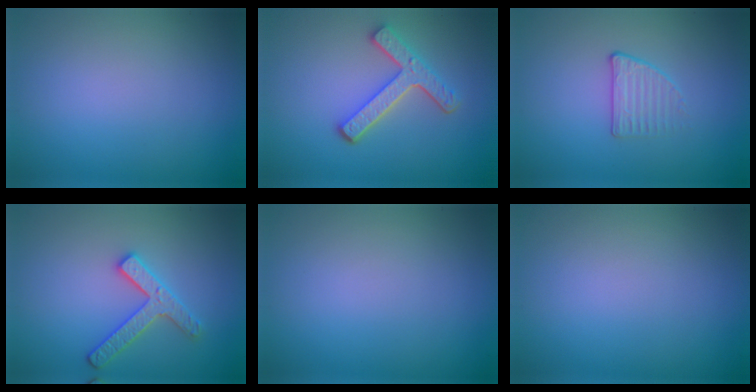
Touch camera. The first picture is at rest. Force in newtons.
{"total": 4.2, "press": 3.3, "slide": 2.6}
{"total": 1.6, "press": 1.1, "slide": 1.1}
{"total": 2.9, "press": 2.8, "slide": 0.6}
{"total": 0.0}
{"total": 0.0}